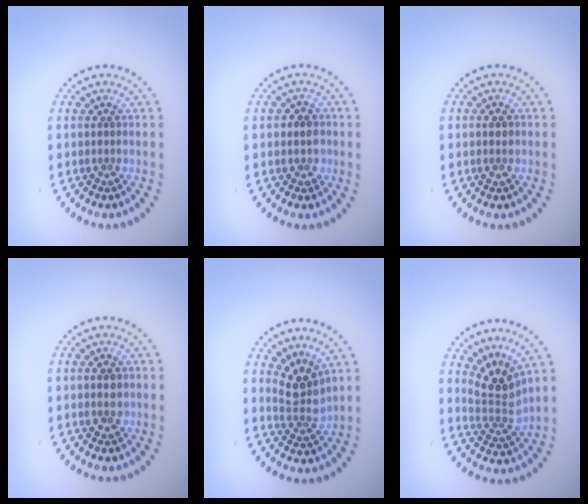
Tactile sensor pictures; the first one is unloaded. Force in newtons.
{"total": 1.9, "press": 1.9, "slide": 0.6}
{"total": 1.5, "press": 1.5, "slide": 0.1}
{"total": 1.7, "press": 1.7, "slide": 0.2}
{"total": 3.0, "press": 2.4, "slide": 1.8}
{"total": 3.6, "press": 2.5, "slide": 2.6}